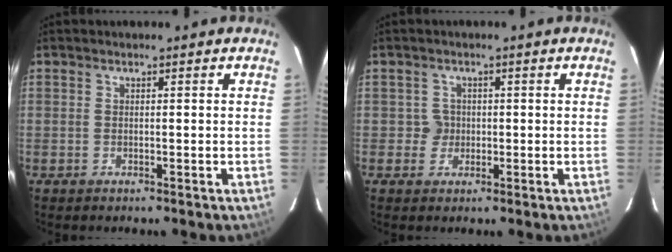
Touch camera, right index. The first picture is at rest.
{"total": 2.3, "force": [-0.2, 2.3, -0.2], "torque": [0.009, 0.011, 0.001]}